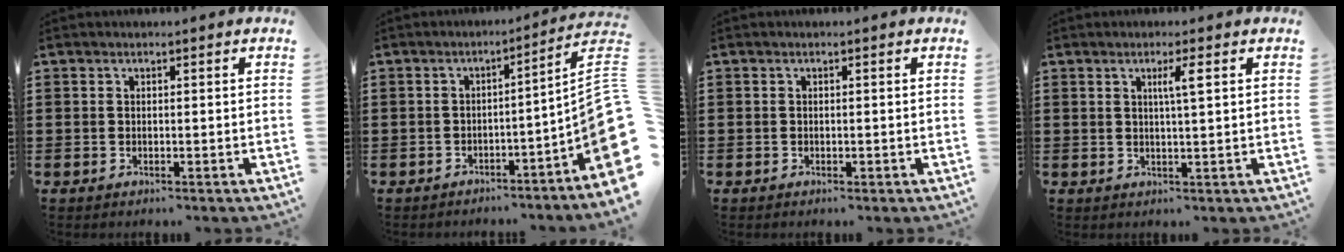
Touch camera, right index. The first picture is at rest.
{"total": 6.5, "force": [-2.1, 0.5, 6.1], "torque": [-0.085, -0.028, -0.040]}
{"total": 0.0}
{"total": 2.7, "force": [0.9, 0.1, 2.6], "torque": [-0.051, 0.001, 0.012]}